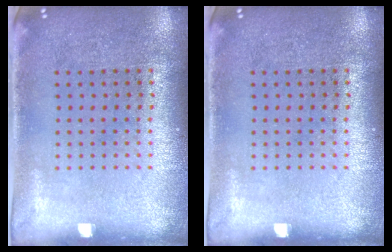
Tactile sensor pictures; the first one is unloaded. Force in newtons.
{"total": 0.0}